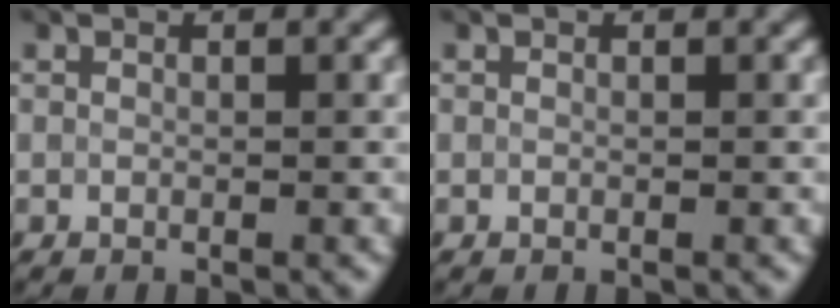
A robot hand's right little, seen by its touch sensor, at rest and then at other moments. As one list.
[{"total": 0.0}]